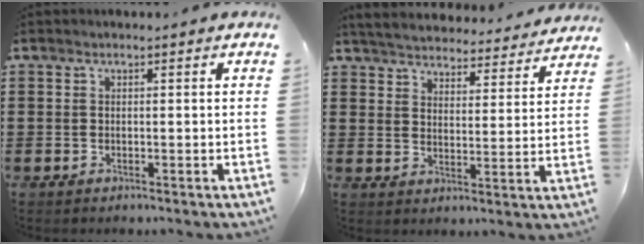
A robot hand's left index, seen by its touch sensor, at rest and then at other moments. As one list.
[{"total": 4.6, "force": [4.6, 0.0, 0.1], "torque": [-0.028, -0.034, 0.076]}]